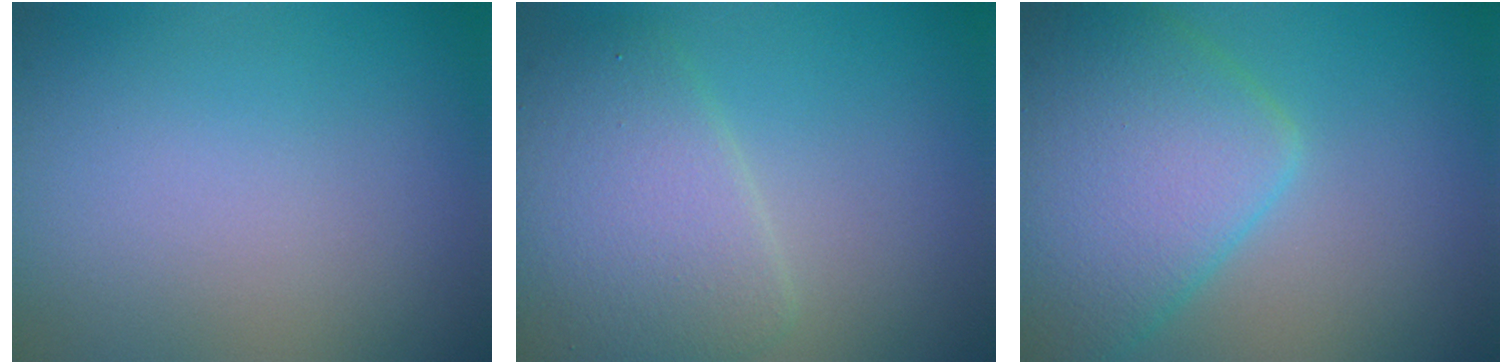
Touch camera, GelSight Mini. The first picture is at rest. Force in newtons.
{"total": 5.5, "press": 5.5, "slide": 0.1}
{"total": 8.5, "press": 8.5, "slide": 0.3}